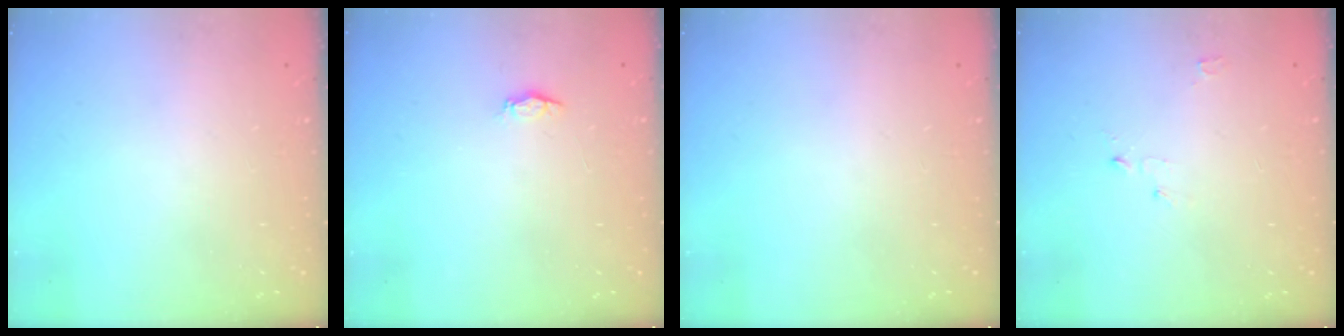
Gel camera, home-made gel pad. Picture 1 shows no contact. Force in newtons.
{"total": 2.2, "press": 2.1, "slide": 0.3}
{"total": 0.0}
{"total": 2.7, "press": 2.6, "slide": 0.3}